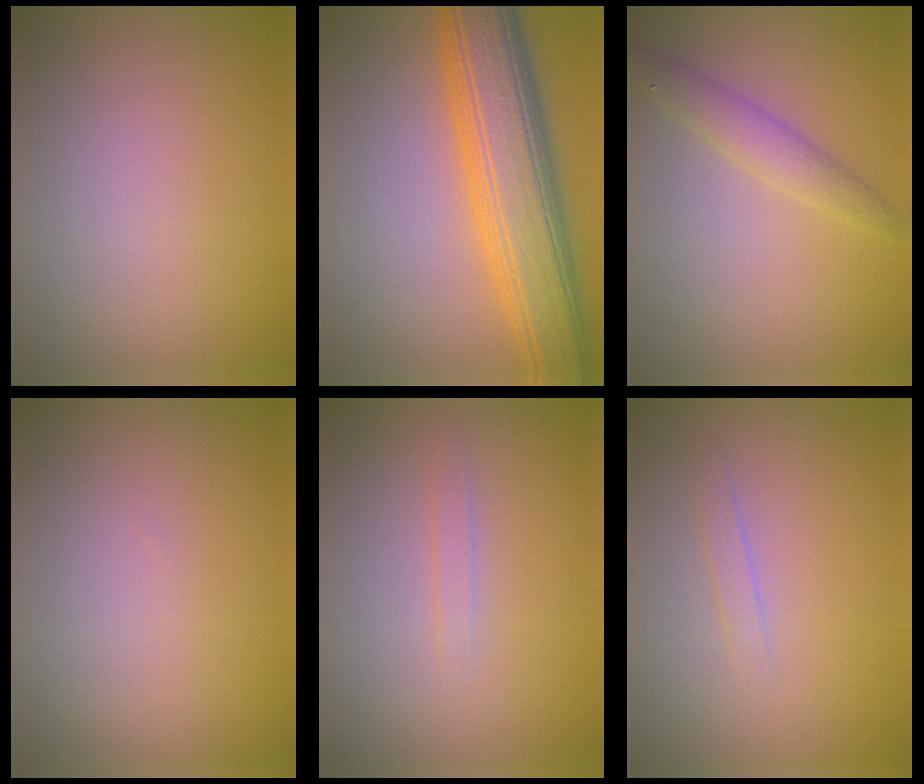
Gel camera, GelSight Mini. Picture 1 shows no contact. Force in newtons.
{"total": 9.7, "press": 9.7, "slide": 0.1}
{"total": 2.3, "press": 2.3, "slide": 0.0}
{"total": 0.0}
{"total": 0.9, "press": 0.8, "slide": 0.1}
{"total": 0.9, "press": 0.9, "slide": 0.1}